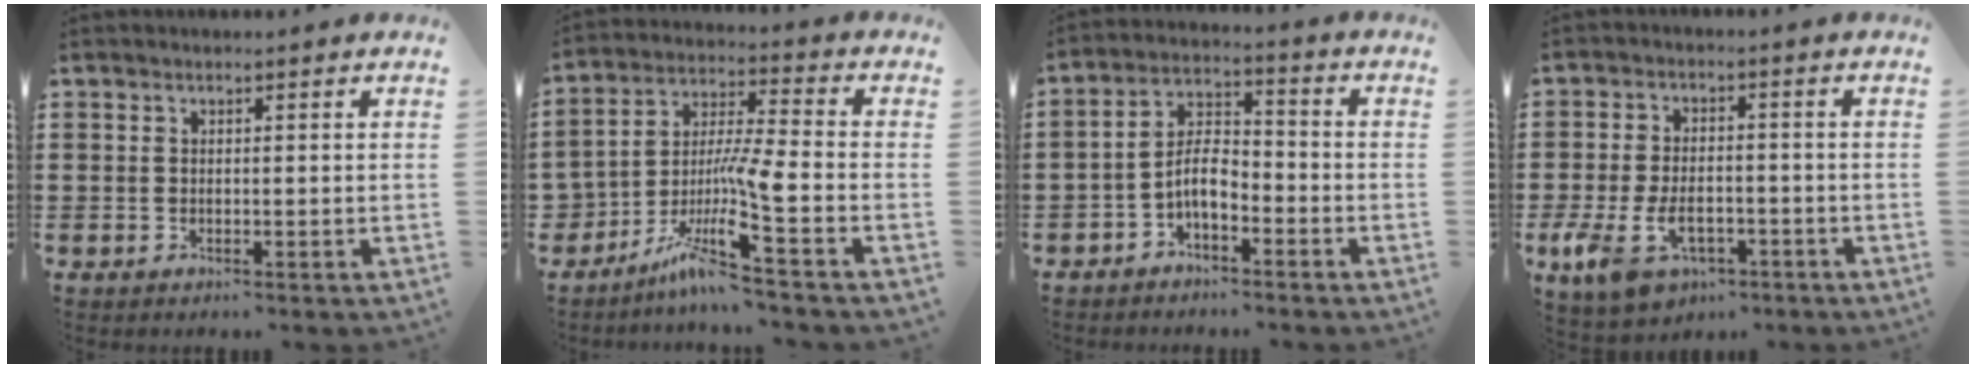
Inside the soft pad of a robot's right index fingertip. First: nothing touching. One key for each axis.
{"total": 8.9, "fx": -5.7, "fy": -0.3, "fz": 6.9, "tx": -0.146, "ty": -0.026, "tz": -0.120}
{"total": 5.5, "fx": -2.7, "fy": 2.4, "fz": 4.2, "tx": -0.095, "ty": 0.007, "tz": -0.056}
{"total": 7.2, "fx": -3.2, "fy": 4.3, "fz": 4.9, "tx": -0.119, "ty": -0.001, "tz": -0.062}